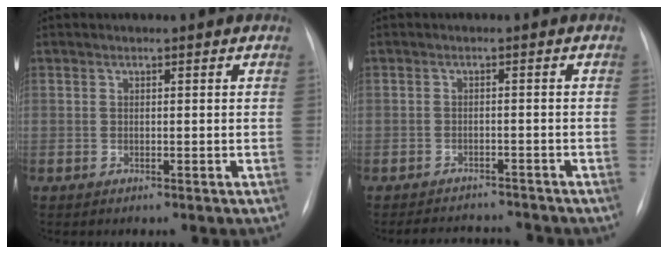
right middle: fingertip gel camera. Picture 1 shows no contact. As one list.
[{"total": 5.8, "force": [-5.6, 1.3, 0.6], "torque": [-0.009, 0.004, -0.075]}]